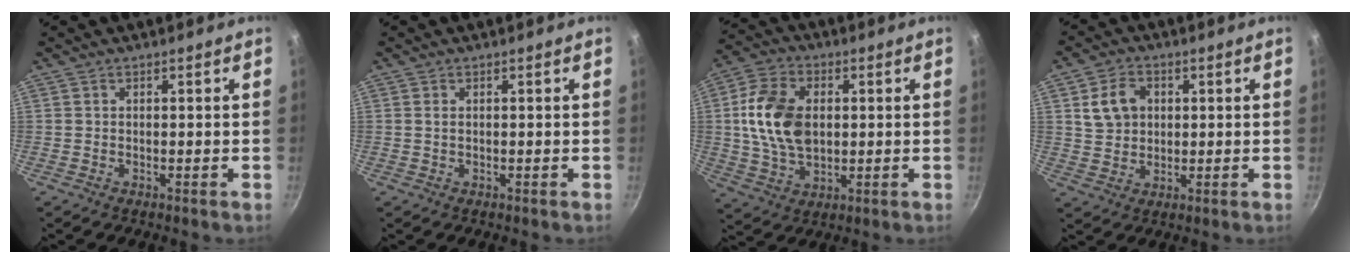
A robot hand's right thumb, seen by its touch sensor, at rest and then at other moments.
{"total": 0.8, "force": [0.2, 0.4, 0.6], "torque": [-0.011, 0.001, 0.002]}
{"total": 14.2, "force": [1.4, 9.5, 10.4], "torque": [-0.181, 0.001, 0.023]}
{"total": 7.5, "force": [1.9, 5.9, 4.2], "torque": [-0.058, 0.006, 0.032]}